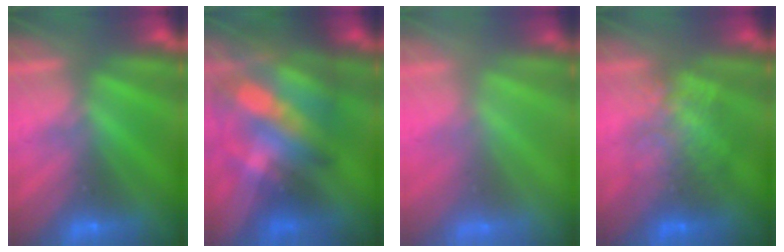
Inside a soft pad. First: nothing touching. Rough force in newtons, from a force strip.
{"total": 8.7}
{"total": 6.3}
{"total": 2.3}